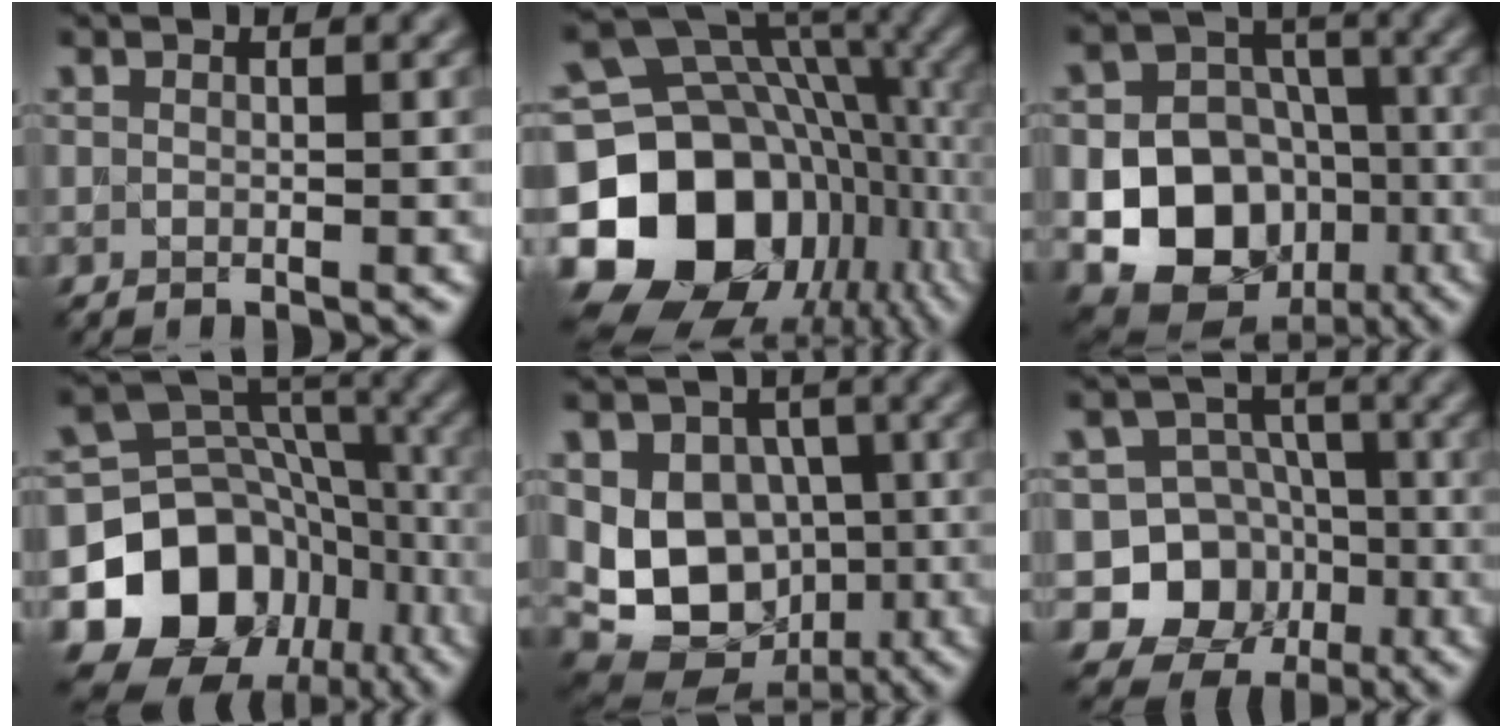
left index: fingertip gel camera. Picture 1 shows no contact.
{"total": 19.2, "force": [-4.5, 14.7, 11.6], "torque": [-0.227, -0.018, -0.075]}
{"total": 11.5, "force": [-3.6, 9.6, 5.4], "torque": [-0.084, -0.012, -0.089]}
{"total": 13.5, "force": [-5.5, 10.7, 6.1], "torque": [-0.119, 0.011, -0.102]}
{"total": 10.4, "force": [-0.9, 8.1, 6.4], "torque": [-0.087, -0.005, -0.028]}
{"total": 9.3, "force": [-3.0, 8.3, 3.0], "torque": [-0.036, 0.008, -0.081]}